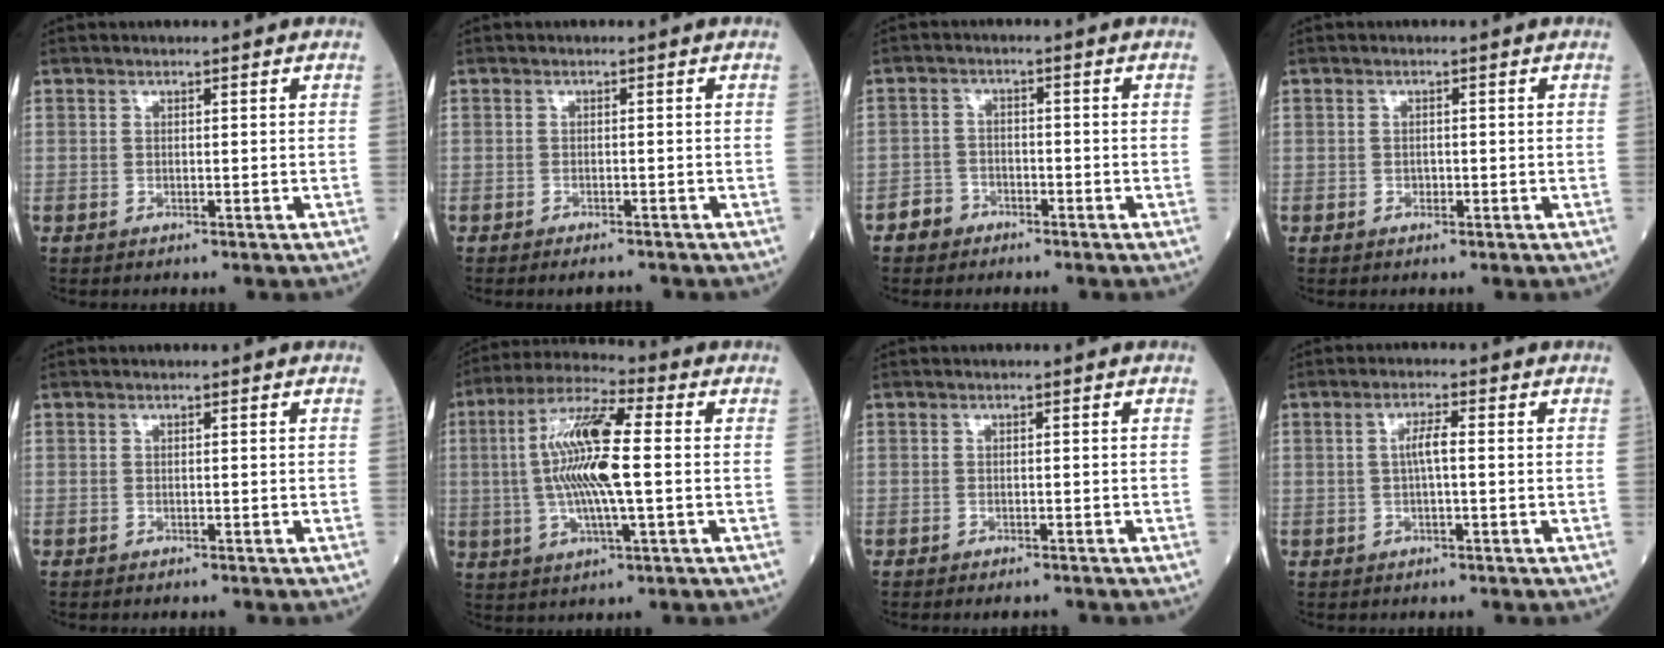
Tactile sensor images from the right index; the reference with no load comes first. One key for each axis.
{"total": 2.1, "fx": -1.9, "fy": 0.5, "fz": 0.8, "tx": -0.010, "ty": -0.003, "tz": -0.024}
{"total": 2.9, "fx": -2.1, "fy": 2.0, "fz": 0.1, "tx": -0.006, "ty": 0.010, "tz": -0.040}
{"total": 0.7, "fx": -0.3, "fy": 0.5, "fz": 0.3, "tx": -0.004, "ty": 0.002, "tz": -0.006}
{"total": 0.0}
{"total": 13.3, "fx": 0.3, "fy": 1.9, "fz": 13.2, "tx": -0.265, "ty": 0.009, "tz": 0.000}
{"total": 1.6, "fx": -1.5, "fy": 0.4, "fz": 0.5, "tx": -0.006, "ty": -0.002, "tz": -0.018}
{"total": 2.7, "fx": 0.0, "fy": 0.3, "fz": 2.7, "tx": -0.053, "ty": 0.005, "tz": 0.000}